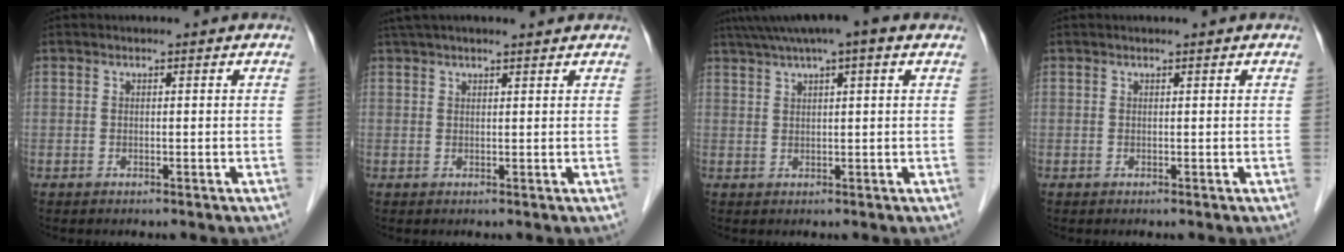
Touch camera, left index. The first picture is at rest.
{"total": 7.8, "force": [6.7, 0.7, 3.9], "torque": [-0.063, 0.037, 0.097]}
{"total": 8.7, "force": [5.9, 0.8, 6.3], "torque": [-0.106, 0.044, 0.090]}
{"total": 0.8, "force": [0.7, 0.0, 0.4], "torque": [-0.007, 0.008, 0.012]}